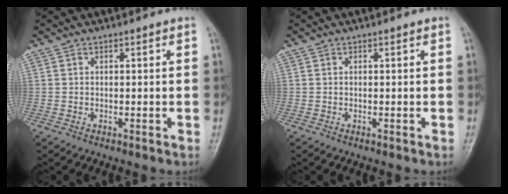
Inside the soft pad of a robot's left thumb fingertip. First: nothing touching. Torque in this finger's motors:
{"motor_torque": [0.00, 0.00, 0.00, 0.00, 0.00]}